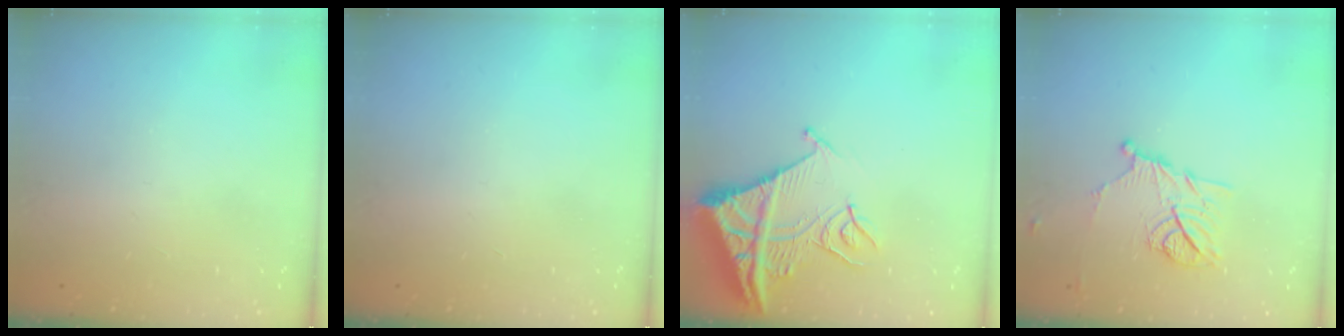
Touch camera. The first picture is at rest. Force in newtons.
{"total": 0.0}
{"total": 14.1, "press": 14.0, "slide": 1.6}
{"total": 11.4, "press": 11.3, "slide": 0.7}